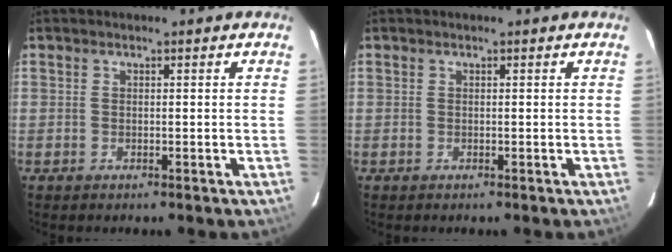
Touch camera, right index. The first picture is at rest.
{"total": 0.0}